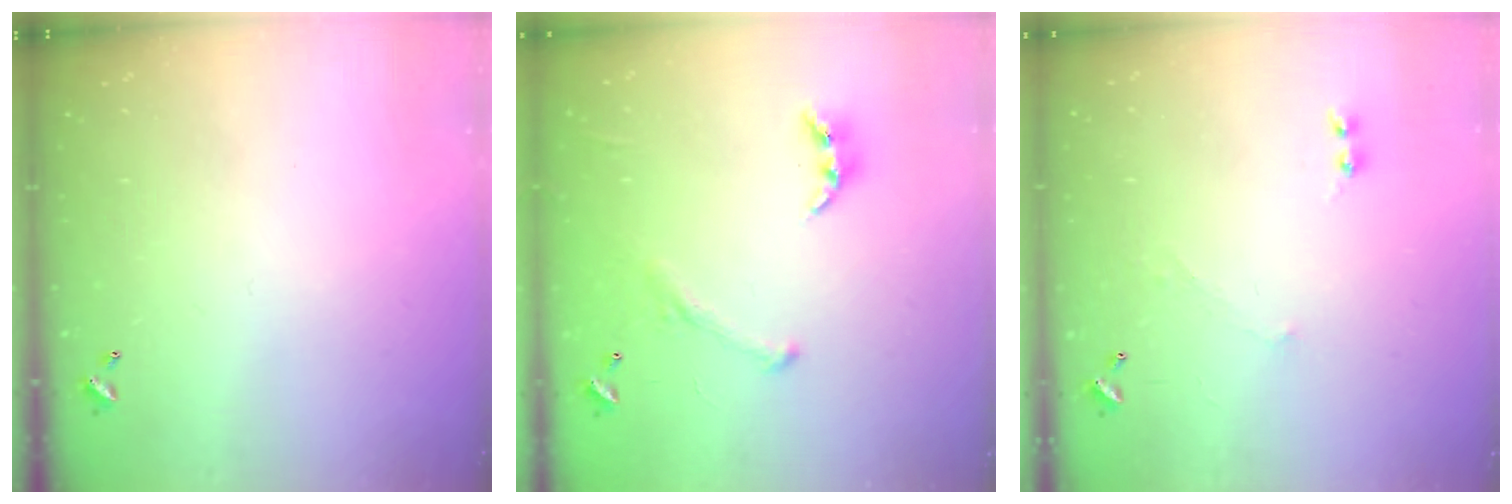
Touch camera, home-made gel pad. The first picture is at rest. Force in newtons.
{"total": 1.6, "press": 1.4, "slide": 0.8}
{"total": 0.9, "press": 0.3, "slide": 0.8}